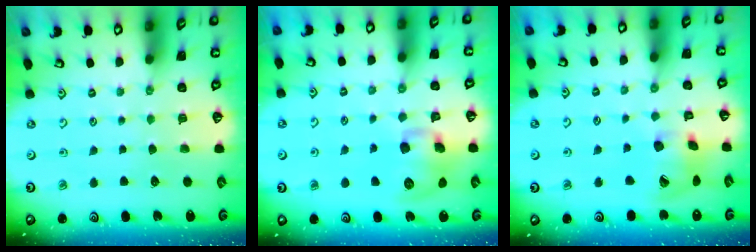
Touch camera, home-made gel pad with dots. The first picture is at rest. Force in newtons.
{"total": 11.7, "press": 11.5, "slide": 2.0}
{"total": 14.2, "press": 14.1, "slide": 2.0}